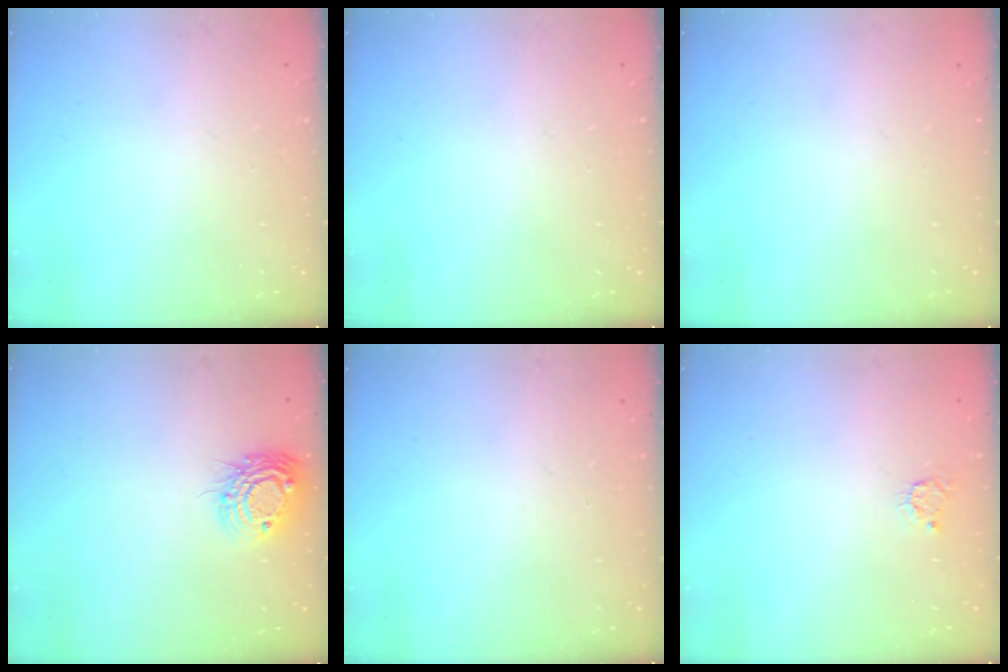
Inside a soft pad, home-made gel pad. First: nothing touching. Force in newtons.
{"total": 0.0}
{"total": 0.0}
{"total": 10.7, "press": 10.6, "slide": 0.9}
{"total": 0.0}
{"total": 3.5, "press": 3.4, "slide": 0.4}